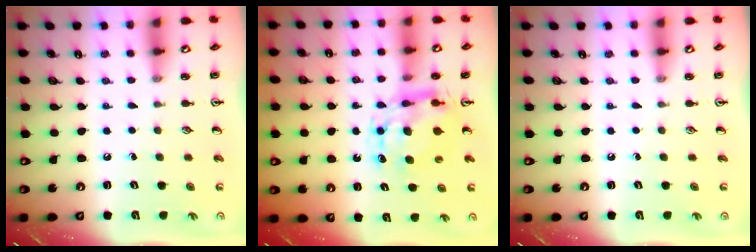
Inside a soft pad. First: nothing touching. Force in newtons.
{"total": 8.7, "press": 8.7, "slide": 0.7}
{"total": 0.0}